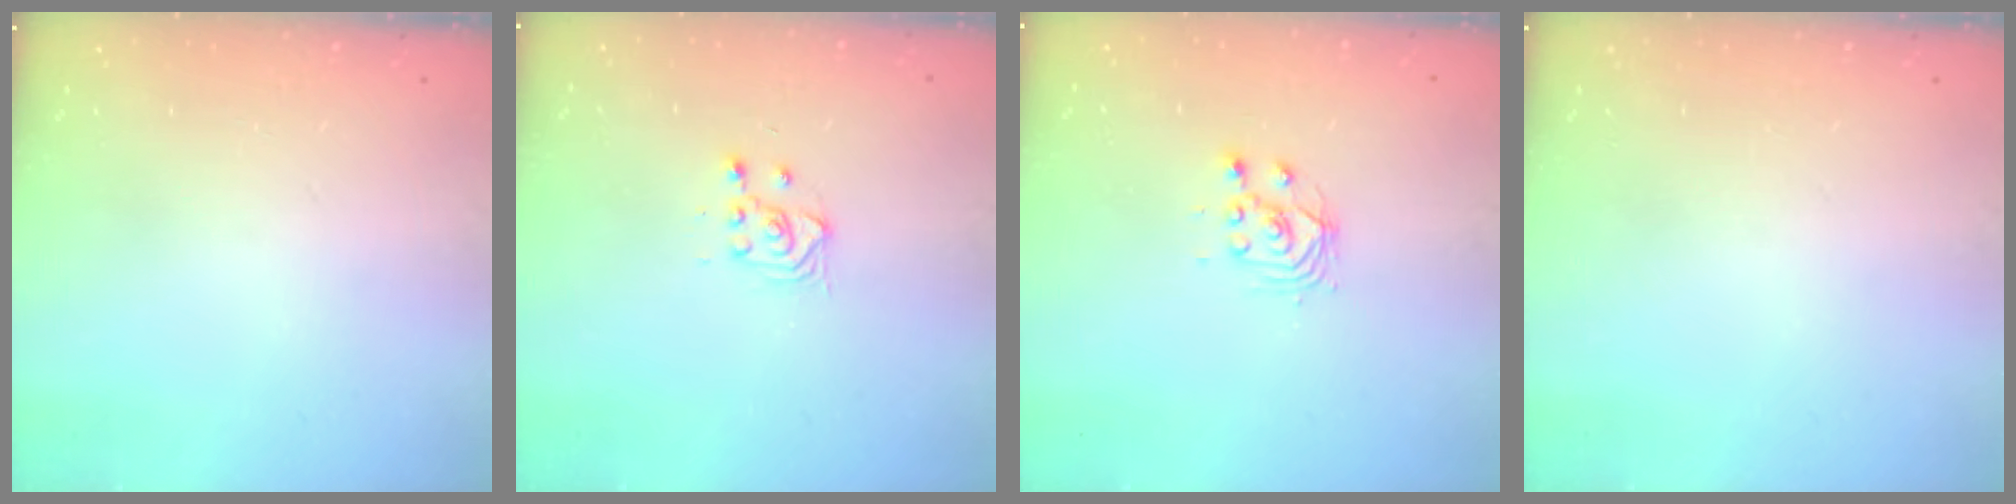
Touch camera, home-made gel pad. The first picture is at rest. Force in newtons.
{"total": 3.6, "press": 3.3, "slide": 1.4}
{"total": 3.1, "press": 3.0, "slide": 0.3}
{"total": 0.0}